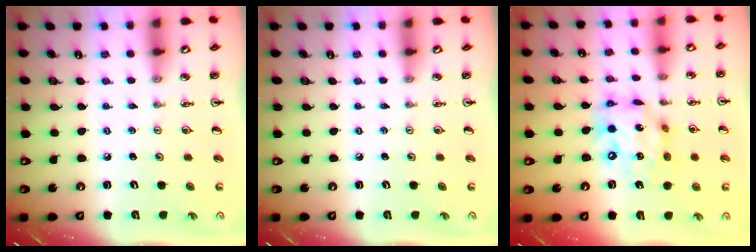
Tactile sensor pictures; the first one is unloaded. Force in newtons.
{"total": 0.0}
{"total": 14.0, "press": 13.9, "slide": 1.1}